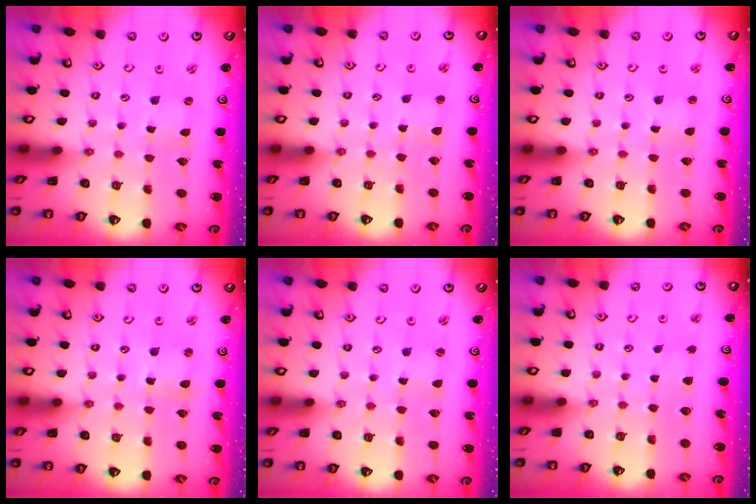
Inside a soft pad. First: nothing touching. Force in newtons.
{"total": 2.9, "press": 2.9, "slide": 0.4}
{"total": 1.3, "press": 1.3, "slide": 0.1}
{"total": 1.5, "press": 1.4, "slide": 0.2}
{"total": 0.0}
{"total": 2.7, "press": 2.6, "slide": 0.5}